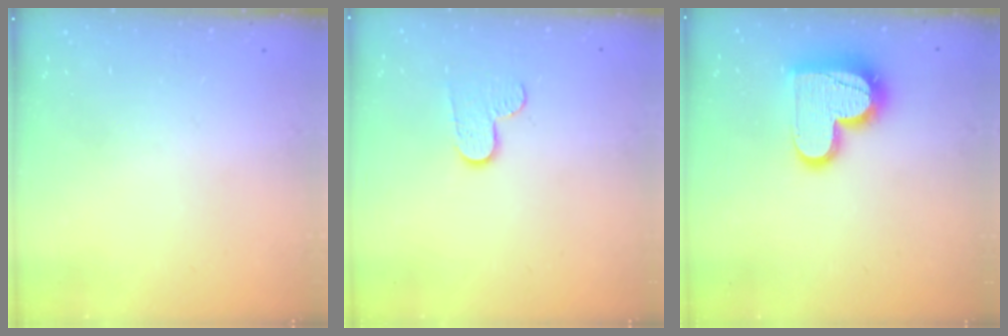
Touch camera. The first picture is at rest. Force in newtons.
{"total": 6.5, "press": 6.5, "slide": 0.4}
{"total": 14.8, "press": 14.7, "slide": 1.0}